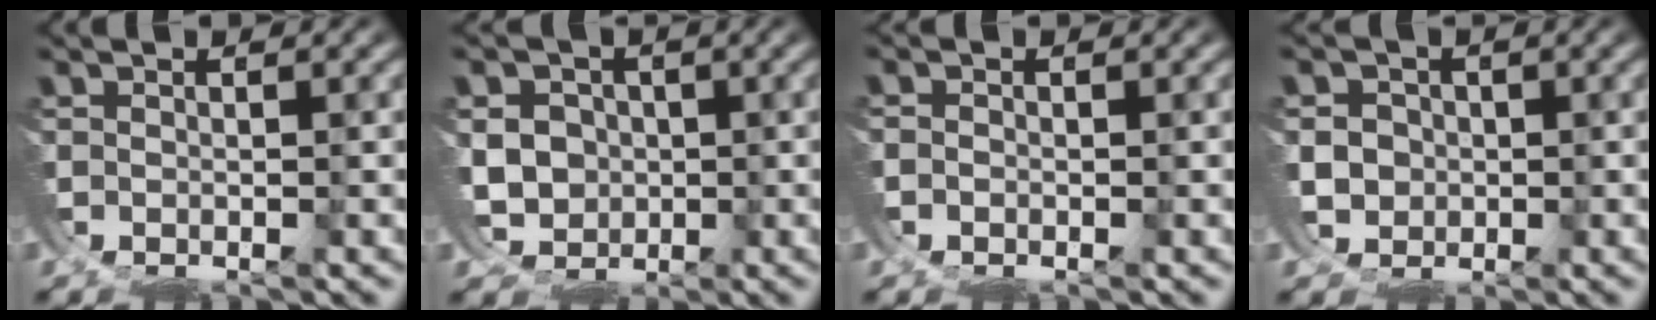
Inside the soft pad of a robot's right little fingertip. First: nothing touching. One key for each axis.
{"total": 6.0, "fx": -0.6, "fy": 5.6, "fz": 1.9, "tx": -0.053, "ty": -0.027, "tz": -0.001}
{"total": 0.6, "fx": -0.4, "fy": 0.5, "fz": -0.1, "tx": -0.006, "ty": -0.004, "tz": -0.007}
{"total": 2.8, "fx": -0.3, "fy": 2.7, "fz": 0.6, "tx": -0.019, "ty": -0.014, "tz": 0.003}